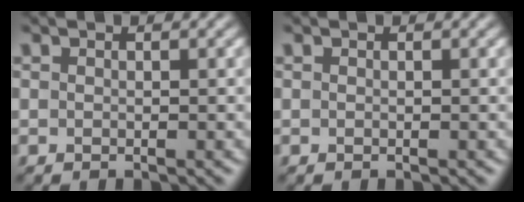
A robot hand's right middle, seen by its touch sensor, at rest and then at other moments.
{"total": 0.0}